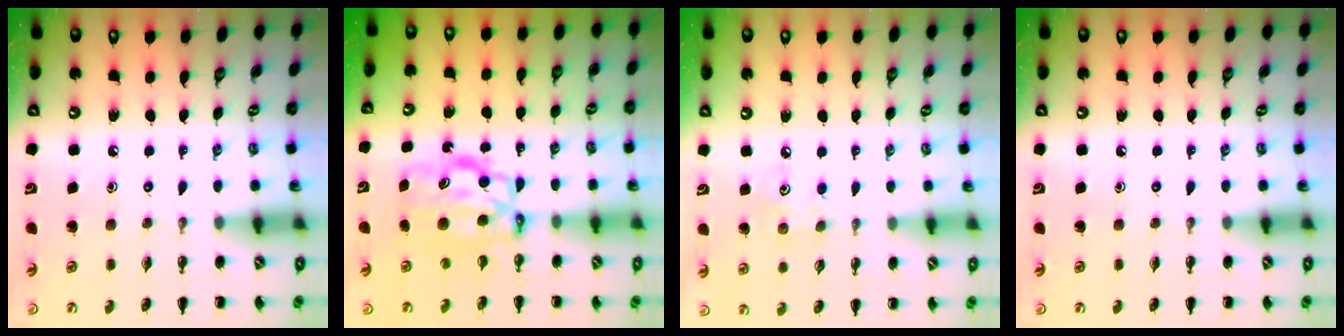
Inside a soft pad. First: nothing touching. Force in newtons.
{"total": 8.2, "press": 8.1, "slide": 1.3}
{"total": 4.5, "press": 4.3, "slide": 1.1}
{"total": 0.0}